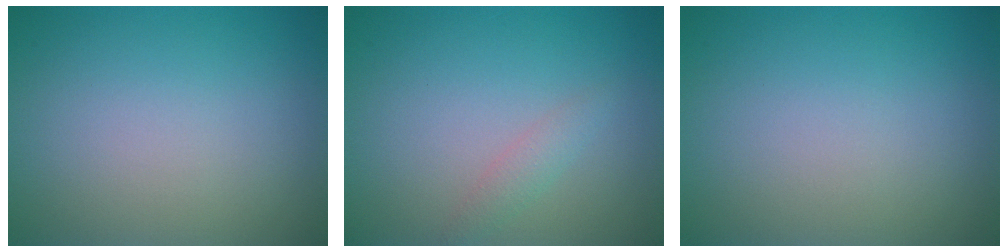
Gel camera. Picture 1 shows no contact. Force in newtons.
{"total": 1.2, "press": 1.2, "slide": 0.1}
{"total": 0.0}